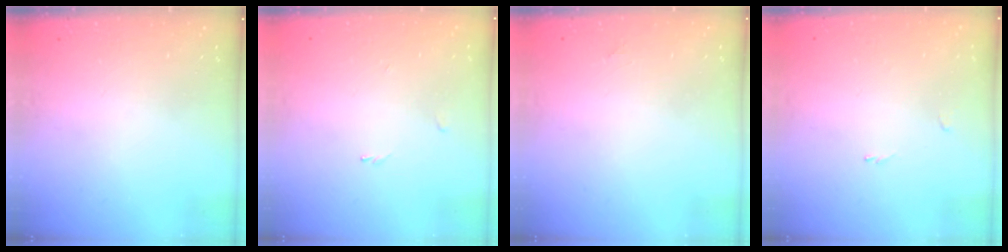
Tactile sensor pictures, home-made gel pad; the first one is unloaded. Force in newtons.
{"total": 0.0}
{"total": 2.0, "press": 2.0, "slide": 0.2}
{"total": 0.8, "press": 0.7, "slide": 0.4}